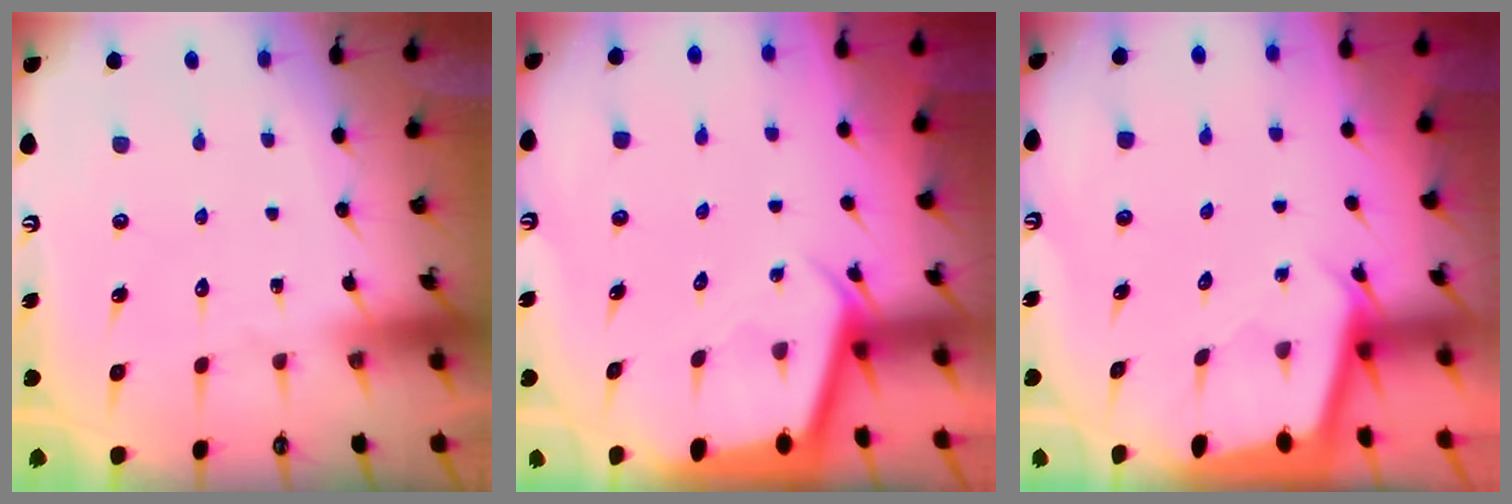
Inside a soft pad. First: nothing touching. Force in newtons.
{"total": 2.3, "press": 2.3, "slide": 0.1}
{"total": 2.1, "press": 2.1, "slide": 0.1}